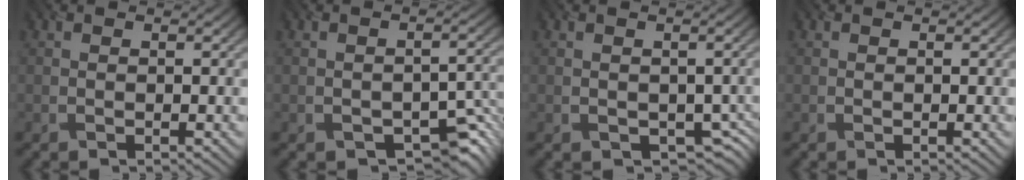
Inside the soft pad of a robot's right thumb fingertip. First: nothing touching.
{"total": 5.6, "force": [-3.4, 3.2, 3.1], "torque": [-0.039, -0.021, -0.041]}
{"total": 3.8, "force": [-1.1, 2.7, 2.4], "torque": [-0.049, -0.022, -0.009]}
{"total": 0.0}